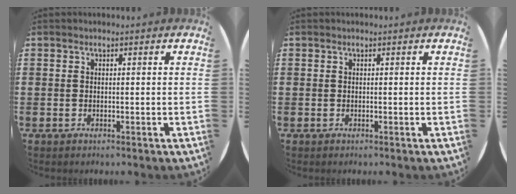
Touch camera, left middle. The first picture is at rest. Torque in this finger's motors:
{"motor_torque": [0.00, 0.00, 0.00, 0.00]}